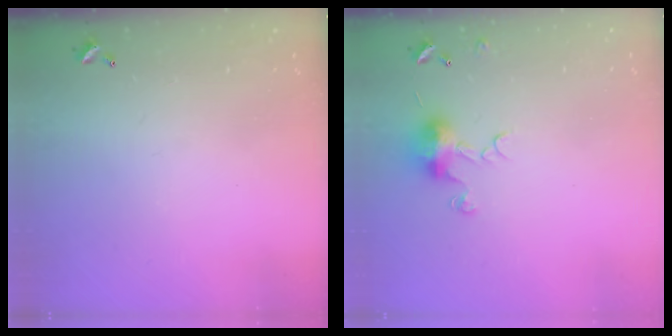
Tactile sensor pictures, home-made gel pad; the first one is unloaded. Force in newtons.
{"total": 7.4, "press": 7.4, "slide": 1.0}